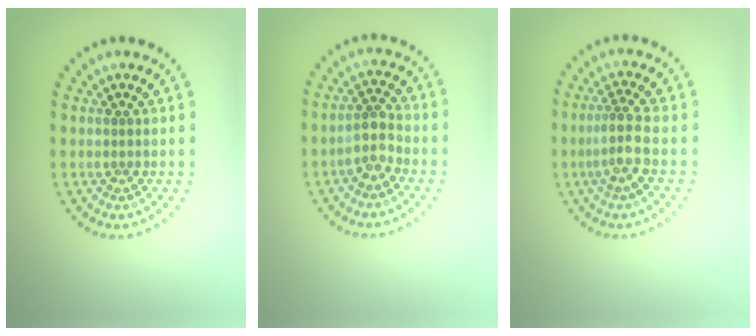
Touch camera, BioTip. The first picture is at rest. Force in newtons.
{"total": 2.5, "press": 2.2, "slide": 1.1}
{"total": 2.6, "press": 2.0, "slide": 1.6}